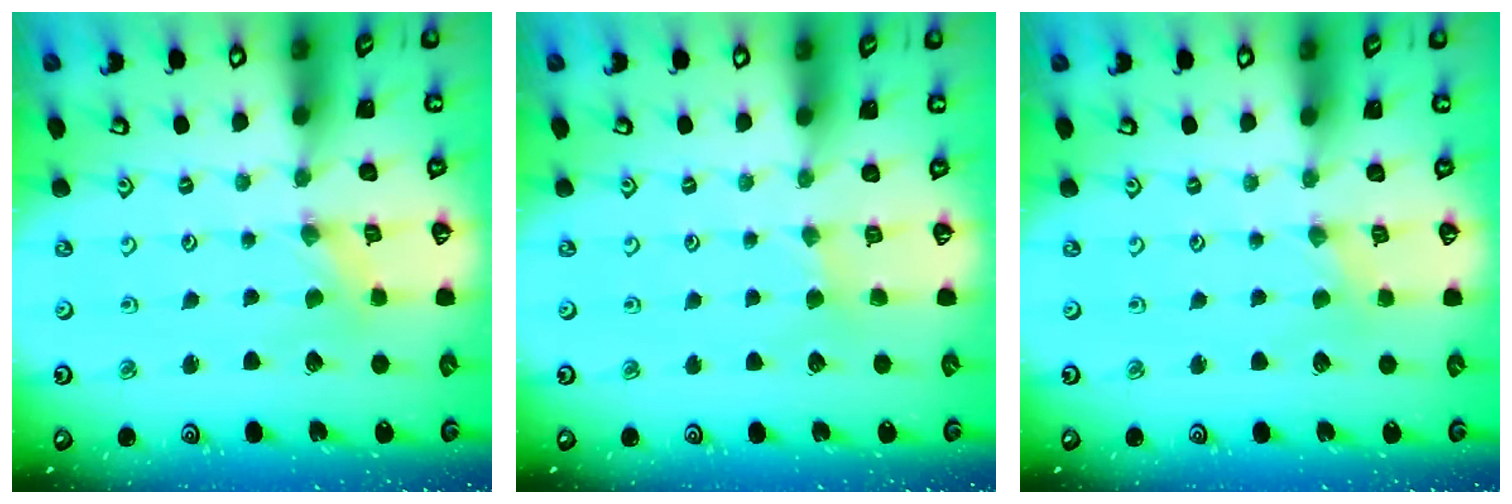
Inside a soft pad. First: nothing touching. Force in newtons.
{"total": 2.0, "press": 2.0, "slide": 0.3}
{"total": 0.0}